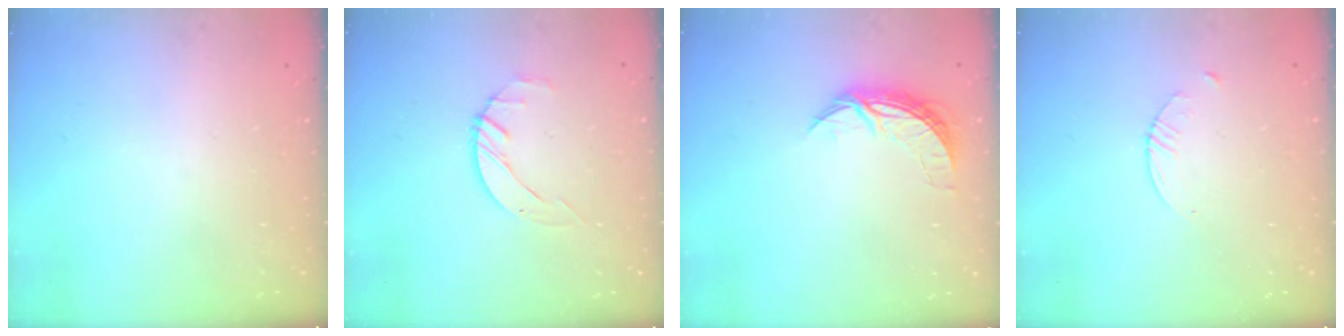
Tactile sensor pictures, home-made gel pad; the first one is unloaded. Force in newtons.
{"total": 2.0, "press": 2.0, "slide": 0.3}
{"total": 7.4, "press": 7.4, "slide": 0.5}
{"total": 1.5, "press": 1.5, "slide": 0.2}